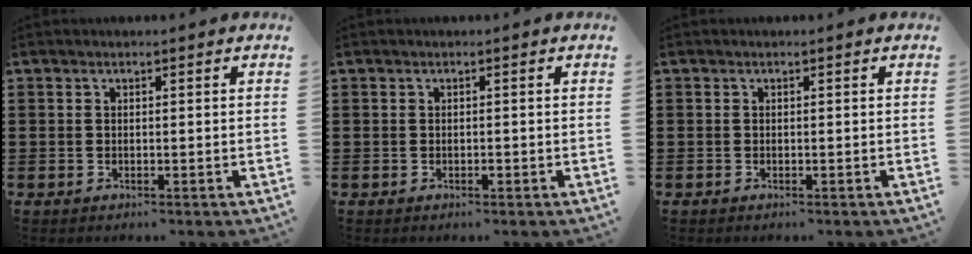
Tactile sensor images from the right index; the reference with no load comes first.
{"total": 0.6, "force": [-0.3, 0.1, 0.5], "torque": [-0.010, -0.003, -0.004]}
{"total": 0.0}